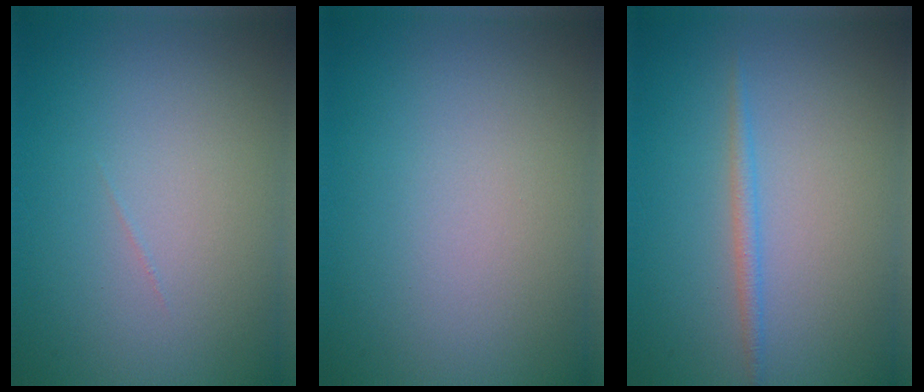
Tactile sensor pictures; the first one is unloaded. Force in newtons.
{"total": 0.0}
{"total": 1.2, "press": 1.2, "slide": 0.1}